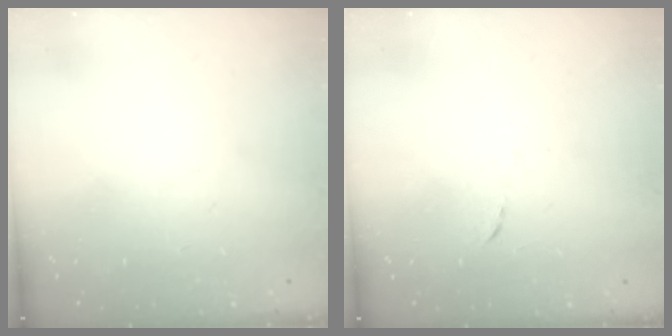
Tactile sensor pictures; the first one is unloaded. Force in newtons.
{"total": 5.5, "press": 5.4, "slide": 0.4}